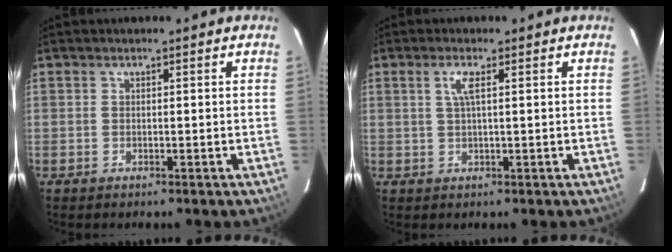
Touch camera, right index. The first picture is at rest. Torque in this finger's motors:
{"motor_torque": [0.10, -0.03, 0.15, 0.05]}